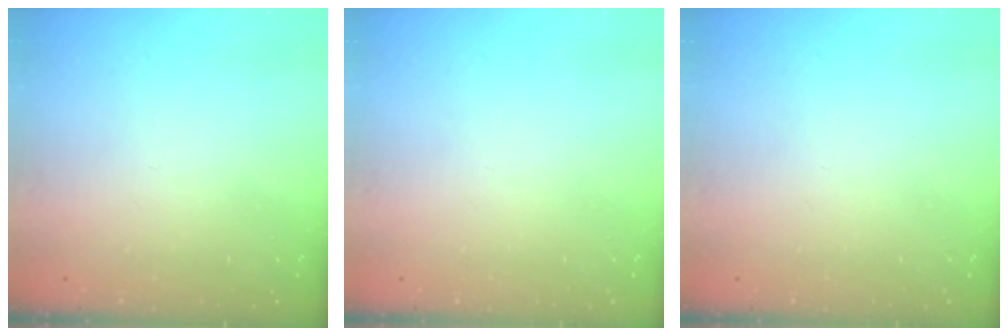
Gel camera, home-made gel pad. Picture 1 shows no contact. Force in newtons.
{"total": 0.0}
{"total": 0.0}